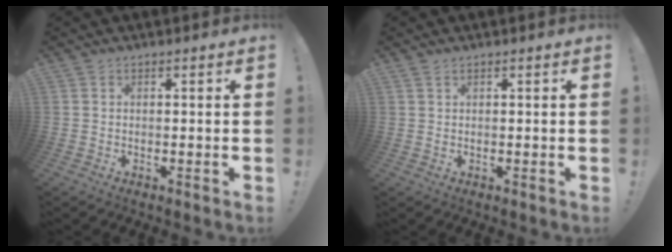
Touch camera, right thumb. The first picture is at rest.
{"total": 0.8, "force": [0.6, 0.2, 0.4], "torque": [-0.005, -0.003, 0.012]}